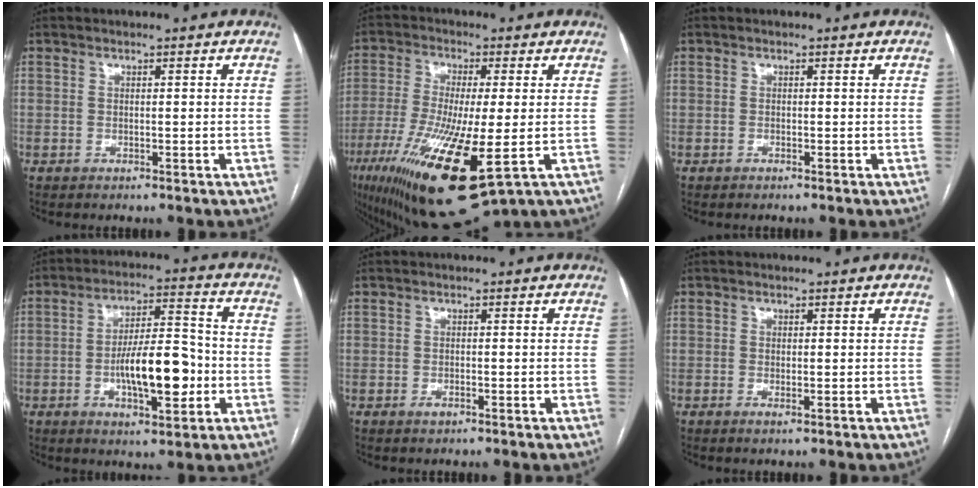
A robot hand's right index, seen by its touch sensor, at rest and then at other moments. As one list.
[{"total": 18.5, "force": [-6.2, 3.0, 17.1], "torque": [-0.334, -0.055, -0.098]}, {"total": 0.0}, {"total": 12.2, "force": [-2.8, 3.7, 11.3], "torque": [-0.193, 0.014, -0.042]}, {"total": 1.0, "force": [-0.7, 0.4, 0.7], "torque": [-0.012, 0.000, -0.008]}, {"total": 0.9, "force": [-0.4, 0.1, 0.8], "torque": [-0.012, -0.002, -0.005]}]